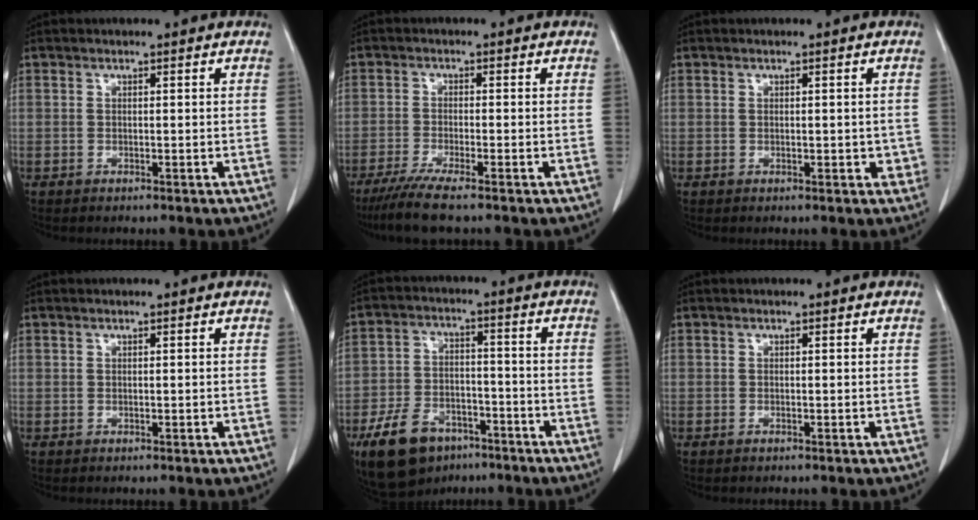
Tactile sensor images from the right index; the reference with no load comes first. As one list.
[{"total": 6.1, "force": [-4.7, -0.4, 3.8], "torque": [-0.067, -0.017, -0.084]}, {"total": 2.0, "force": [-0.2, 1.2, 1.6], "torque": [-0.012, 0.002, 0.000]}, {"total": 0.0}, {"total": 12.1, "force": [-7.9, 6.8, 6.1], "torque": [-0.119, 0.001, -0.131]}, {"total": 0.0}]